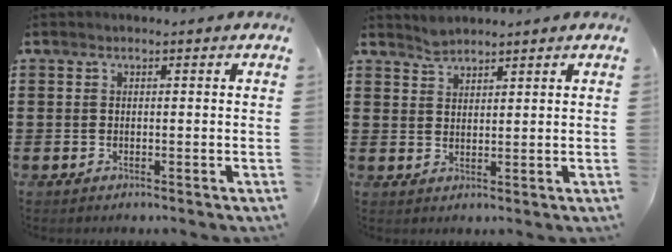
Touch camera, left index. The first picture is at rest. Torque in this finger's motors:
{"motor_torque": [0.29, -0.29, 0.00, 0.00]}